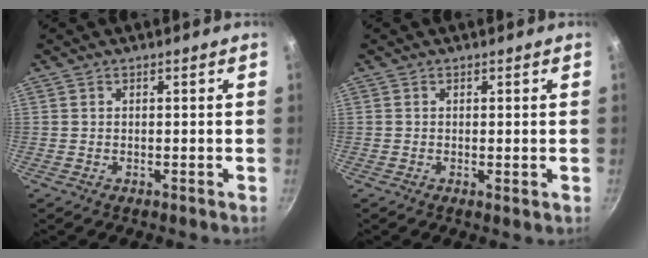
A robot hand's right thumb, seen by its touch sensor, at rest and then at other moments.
{"total": 0.8, "force": [0.0, 0.1, 0.8], "torque": [-0.014, -0.004, -0.001]}